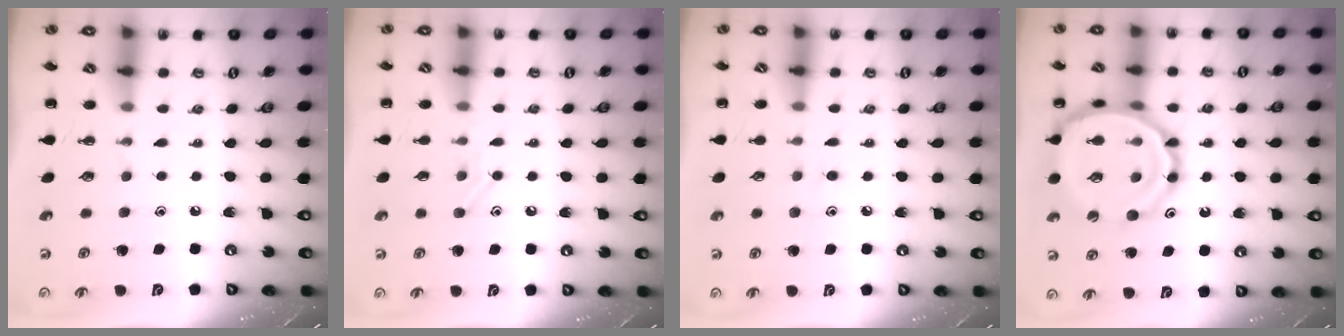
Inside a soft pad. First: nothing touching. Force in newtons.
{"total": 7.4, "press": 7.2, "slide": 1.4}
{"total": 6.0, "press": 5.6, "slide": 2.3}
{"total": 19.1, "press": 18.9, "slide": 2.8}